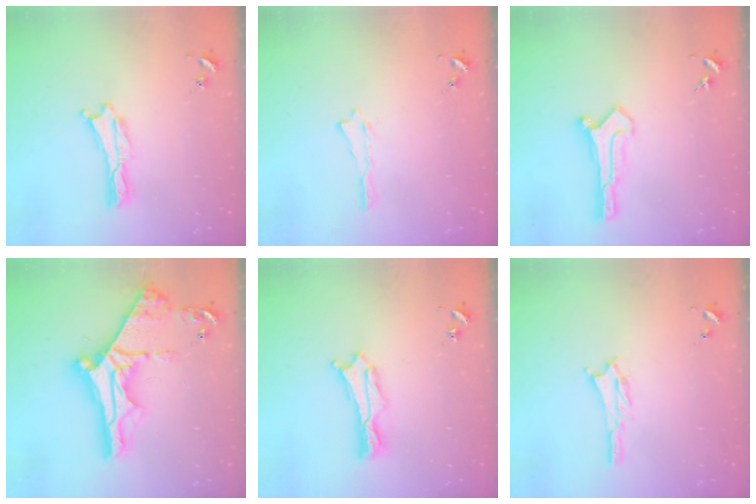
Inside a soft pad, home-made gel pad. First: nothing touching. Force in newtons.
{"total": 0.0}
{"total": 0.6, "press": 0.6, "slide": 0.0}
{"total": 11.8, "press": 11.7, "slide": 1.2}
{"total": 1.2, "press": 1.2, "slide": 0.2}
{"total": 1.2, "press": 1.2, "slide": 0.2}